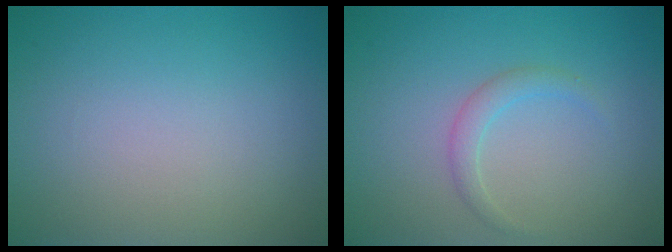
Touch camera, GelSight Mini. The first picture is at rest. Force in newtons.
{"total": 1.4, "press": 1.4, "slide": 0.0}